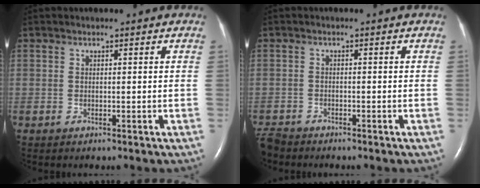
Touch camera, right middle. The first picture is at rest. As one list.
[{"total": 3.2, "force": [-3.1, 0.8, 0.3], "torque": [-0.007, -0.011, -0.059]}]